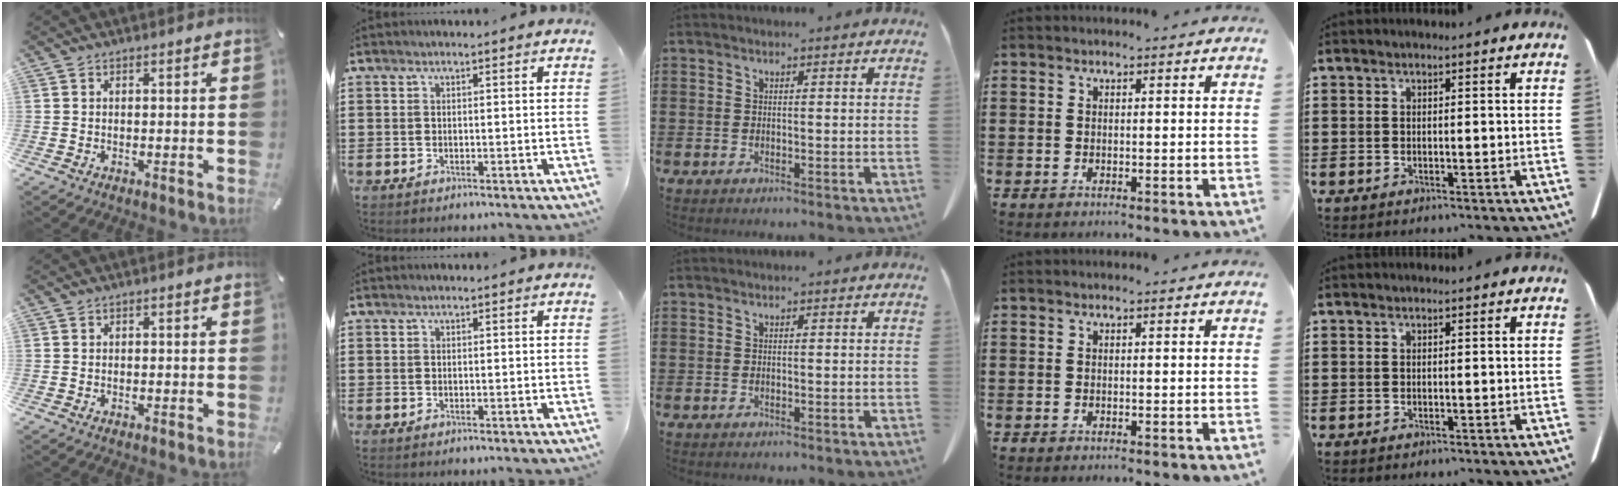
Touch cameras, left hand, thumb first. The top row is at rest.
{}